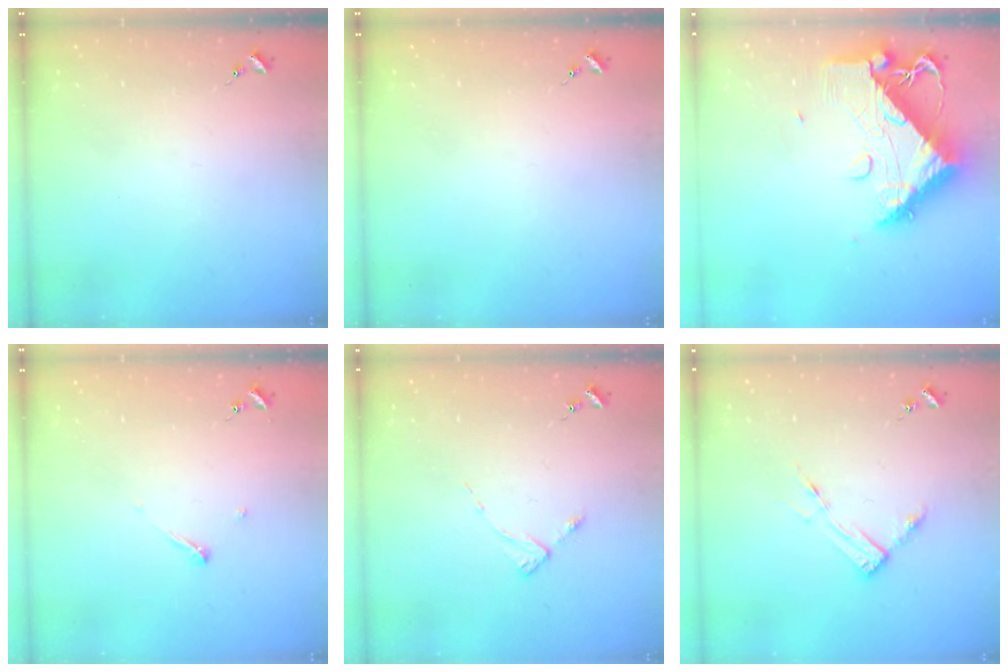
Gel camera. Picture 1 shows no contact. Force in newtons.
{"total": 0.0}
{"total": 14.6, "press": 14.5, "slide": 1.5}
{"total": 3.2, "press": 3.2, "slide": 0.3}
{"total": 2.9, "press": 2.8, "slide": 0.4}
{"total": 7.4, "press": 7.4, "slide": 0.6}